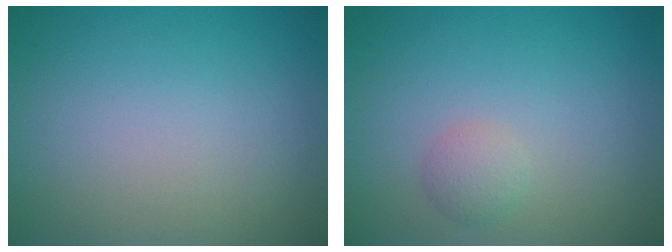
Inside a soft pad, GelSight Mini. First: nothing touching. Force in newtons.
{"total": 1.4, "press": 1.4, "slide": 0.0}